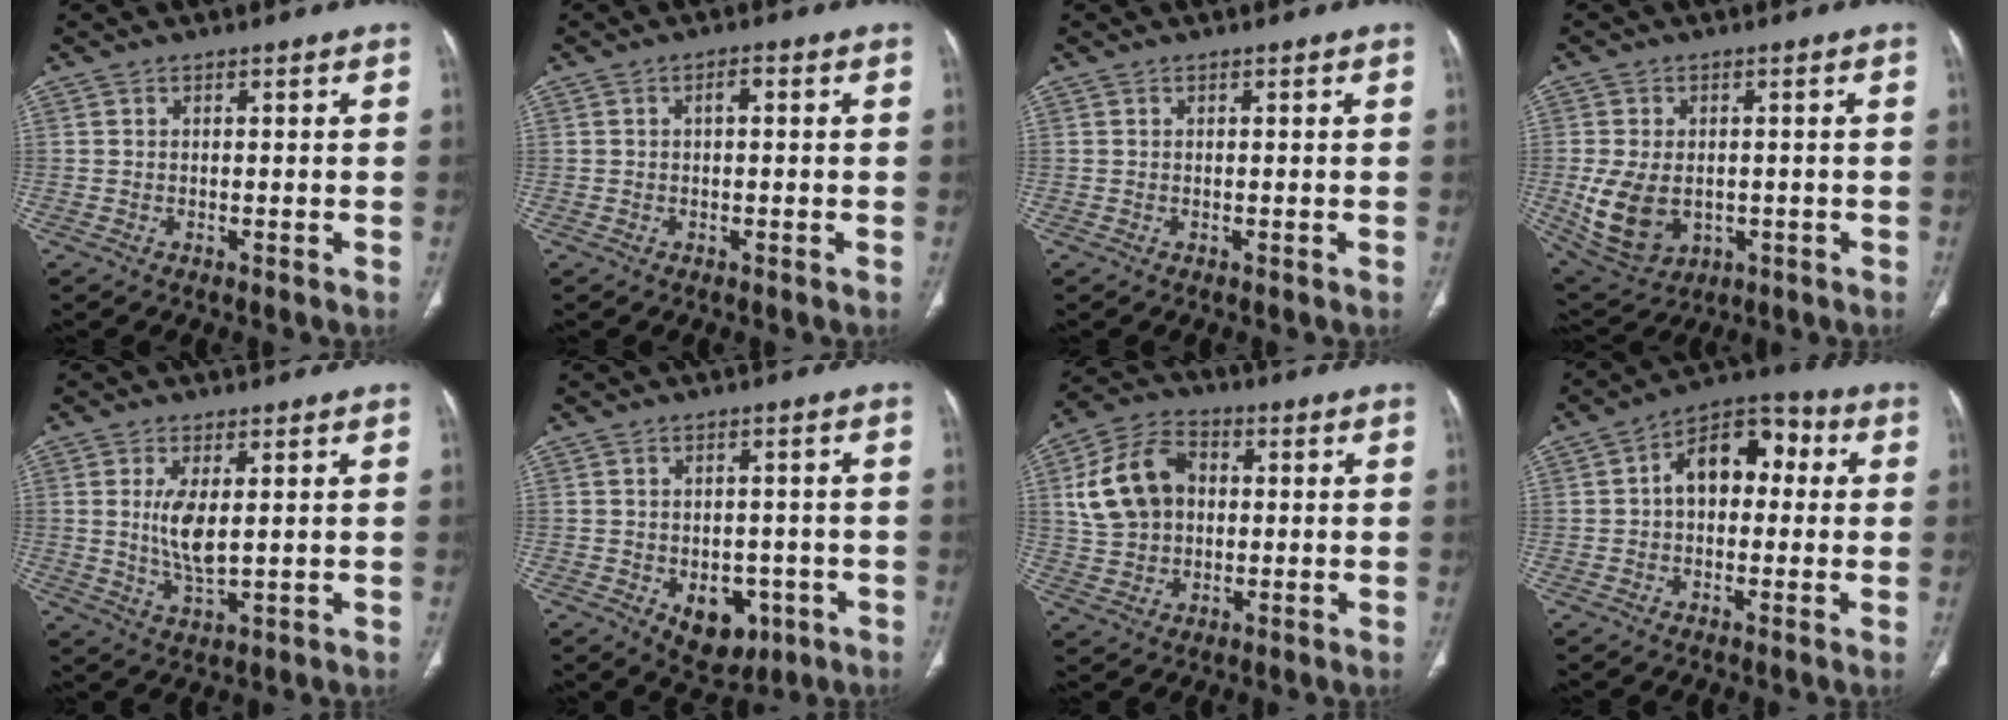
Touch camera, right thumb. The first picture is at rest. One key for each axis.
{"total": 1.5, "fx": 0.1, "fy": 0.8, "fz": 1.3, "tx": -0.022, "ty": 0.005, "tz": -0.001}
{"total": 0.0}
{"total": 11.3, "fx": -1.5, "fy": 8.0, "fz": 7.9, "tx": -0.142, "ty": -0.002, "tz": -0.002}
{"total": 6.5, "fx": 1.2, "fy": 2.3, "fz": 5.9, "tx": -0.122, "ty": -0.020, "tz": 0.031}
{"total": 8.5, "fx": -3.0, "fy": 5.8, "fz": 5.4, "tx": -0.043, "ty": 0.011, "tz": -0.025}
{"total": 13.2, "fx": 2.1, "fy": 9.9, "fz": 8.5, "tx": -0.145, "ty": 0.019, "tz": 0.035}
{"total": 11.6, "fx": 1.3, "fy": 7.6, "fz": 8.7, "tx": -0.105, "ty": 0.037, "tz": 0.007}